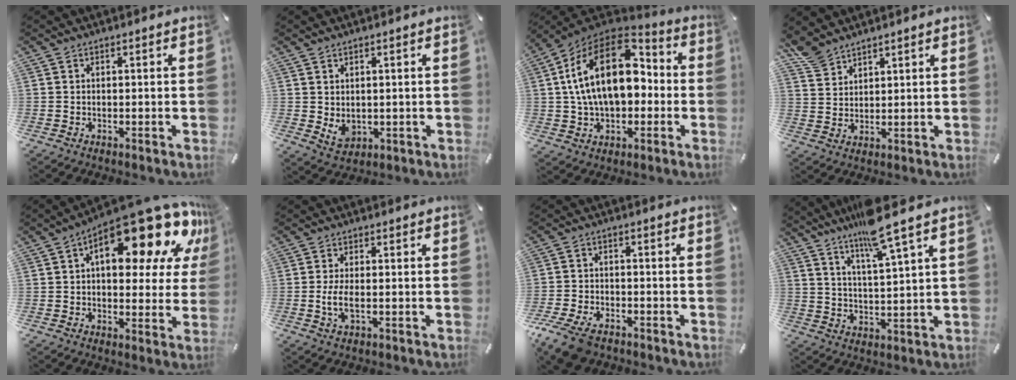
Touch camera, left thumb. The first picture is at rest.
{"total": 4.1, "force": [0.7, 3.5, 2.1], "torque": [-0.027, -0.005, 0.014]}
{"total": 21.6, "force": [3.3, 14.0, 16.1], "torque": [-0.306, 0.000, 0.052]}
{"total": 5.2, "force": [4.5, 2.4, 1.1], "torque": [-0.035, -0.018, 0.089]}
{"total": 21.9, "force": [11.2, 9.2, 16.4], "torque": [-0.224, -0.079, 0.182]}
{"total": 4.6, "force": [-0.6, 1.8, 4.2], "torque": [-0.092, -0.005, -0.016]}
{"total": 7.8, "force": [-5.2, 4.4, 3.8], "torque": [-0.090, 0.018, -0.098]}
{"total": 10.3, "force": [8.3, 0.3, 6.1], "torque": [-0.119, -0.038, 0.141]}